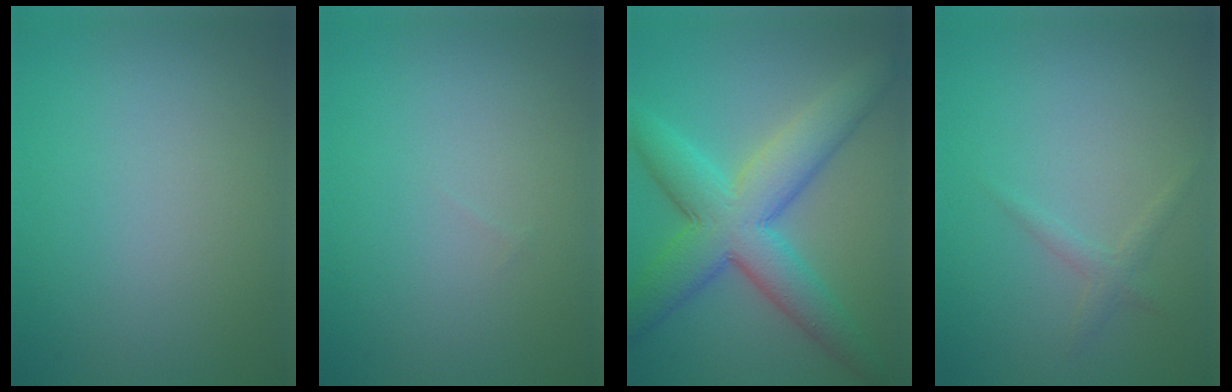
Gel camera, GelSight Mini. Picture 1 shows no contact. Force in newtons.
{"total": 0.0}
{"total": 8.8, "press": 8.8, "slide": 0.1}
{"total": 1.3, "press": 1.3, "slide": 0.0}